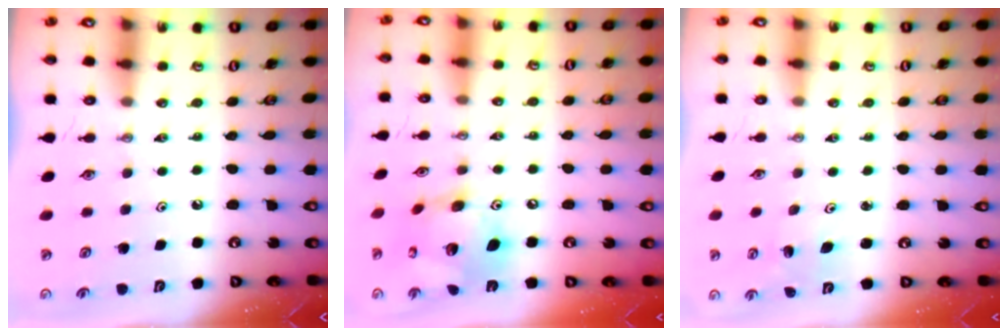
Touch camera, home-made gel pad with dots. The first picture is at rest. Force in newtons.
{"total": 16.4, "press": 16.3, "slide": 1.7}
{"total": 2.8, "press": 2.8, "slide": 0.3}